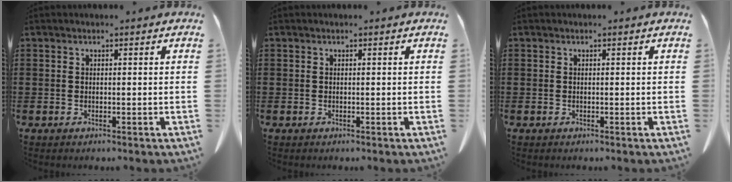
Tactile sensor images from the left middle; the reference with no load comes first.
{"total": 0.0}
{"total": 0.0}